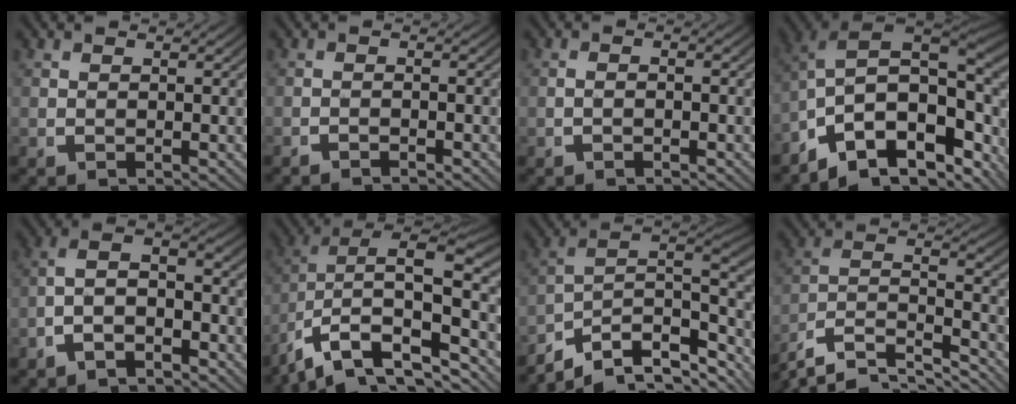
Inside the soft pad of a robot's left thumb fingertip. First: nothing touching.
{"total": 1.2, "force": [-1.2, 0.1, 0.1], "torque": [0.003, -0.002, -0.024]}
{"total": 1.0, "force": [-0.7, 0.3, 0.6], "torque": [-0.015, 0.000, -0.012]}
{"total": 16.8, "force": [-1.5, 11.6, 12.0], "torque": [-0.224, -0.038, -0.023]}
{"total": 6.9, "force": [-1.1, 4.6, 5.0], "torque": [-0.089, -0.006, -0.029]}
{"total": 13.4, "force": [-3.5, 8.8, 9.5], "torque": [-0.168, -0.047, -0.043]}
{"total": 13.4, "force": [-3.0, 8.9, 9.5], "torque": [-0.157, -0.033, -0.042]}
{"total": 11.8, "force": [-4.6, 7.9, 7.4], "torque": [-0.160, -0.041, -0.066]}